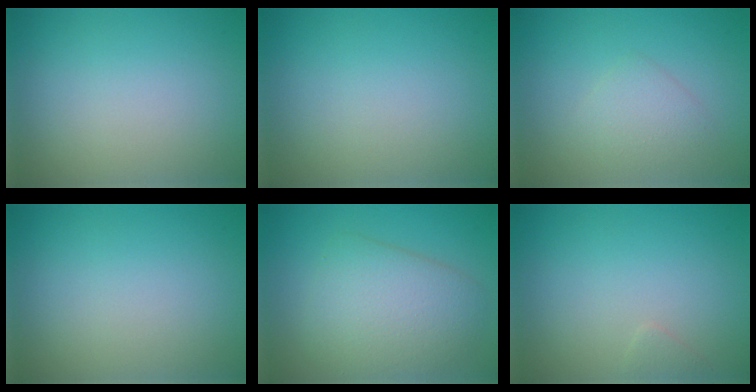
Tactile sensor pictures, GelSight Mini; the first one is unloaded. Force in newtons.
{"total": 0.0}
{"total": 1.9, "press": 1.9, "slide": 0.1}
{"total": 0.0}
{"total": 5.5, "press": 5.5, "slide": 0.2}
{"total": 0.6, "press": 0.6, "slide": 0.0}